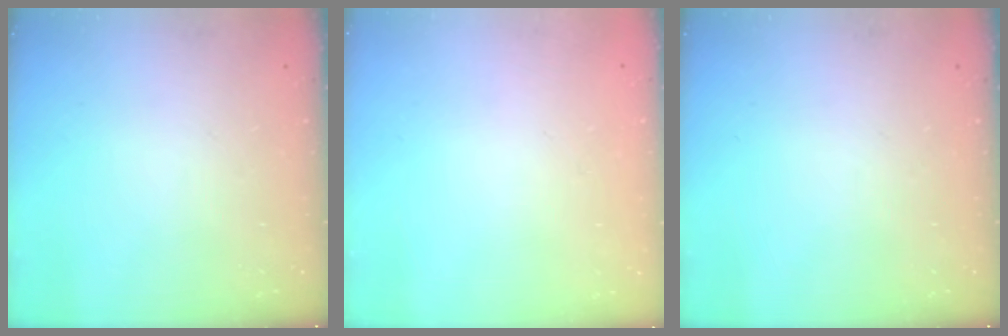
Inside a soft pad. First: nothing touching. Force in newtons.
{"total": 1.8, "press": 1.8, "slide": 0.2}
{"total": 0.0}